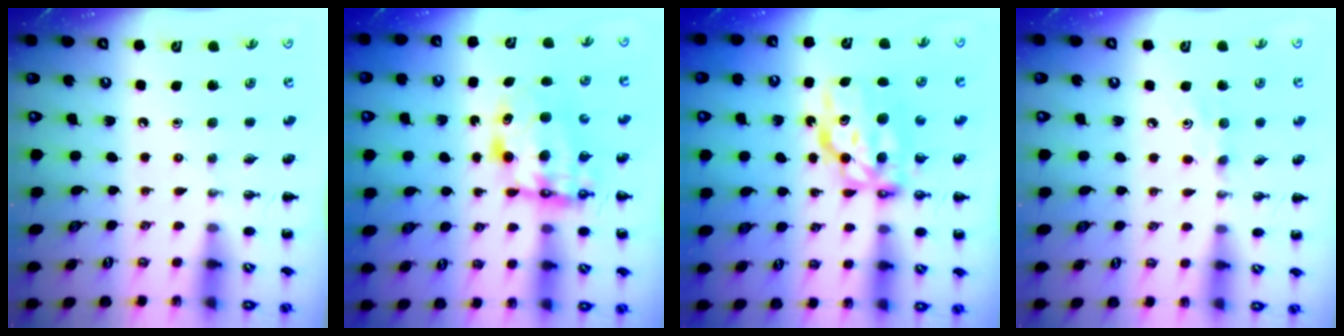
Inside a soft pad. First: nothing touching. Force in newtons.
{"total": 7.6, "press": 7.4, "slide": 1.4}
{"total": 8.5, "press": 8.3, "slide": 1.7}
{"total": 4.8, "press": 4.6, "slide": 1.4}